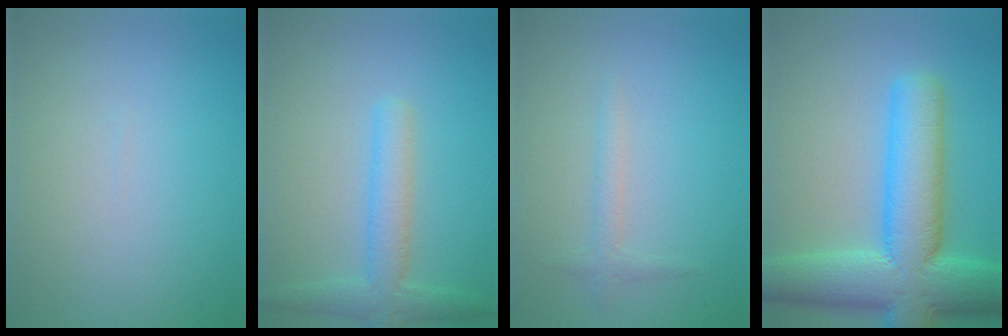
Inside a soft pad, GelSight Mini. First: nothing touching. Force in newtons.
{"total": 3.5, "press": 3.5, "slide": 0.2}
{"total": 1.3, "press": 1.3, "slide": 0.0}
{"total": 11.3, "press": 11.3, "slide": 0.7}